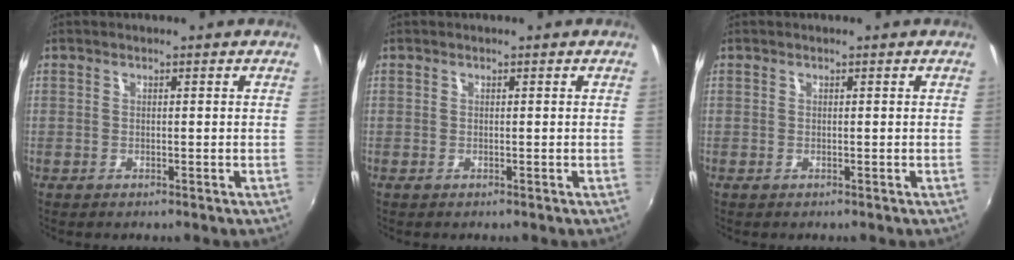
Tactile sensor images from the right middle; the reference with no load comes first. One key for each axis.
{"total": 0.0}
{"total": 0.0}